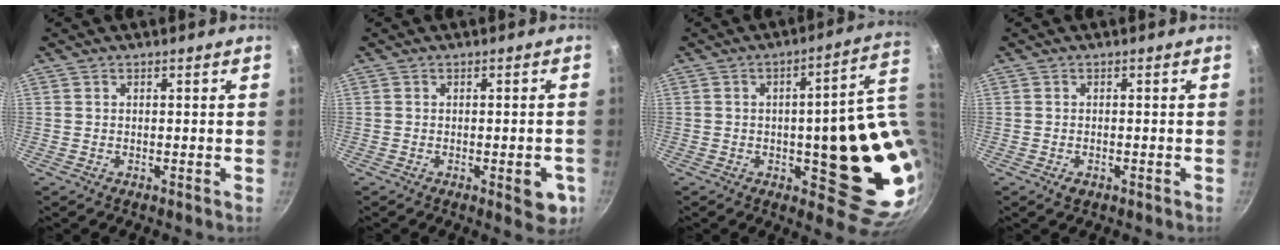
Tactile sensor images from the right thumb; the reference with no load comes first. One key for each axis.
{"total": 5.4, "fx": -1.8, "fy": 2.1, "fz": 4.6, "tx": -0.043, "ty": 0.003, "tz": -0.022}
{"total": 20.9, "fx": 0.5, "fy": 7.2, "fz": 19.6, "tx": -0.197, "ty": -0.020, "tz": 0.011}
{"total": 1.6, "fx": -0.8, "fy": 1.0, "fz": 1.1, "tx": -0.019, "ty": 0.001, "tz": -0.011}